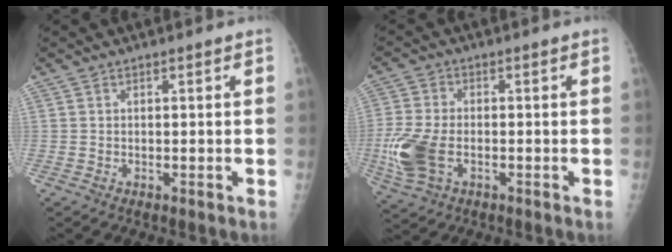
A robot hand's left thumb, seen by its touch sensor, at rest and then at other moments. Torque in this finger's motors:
{"motor_torque": [0.70, 0.75, 0.99, 0.44, 0.17]}